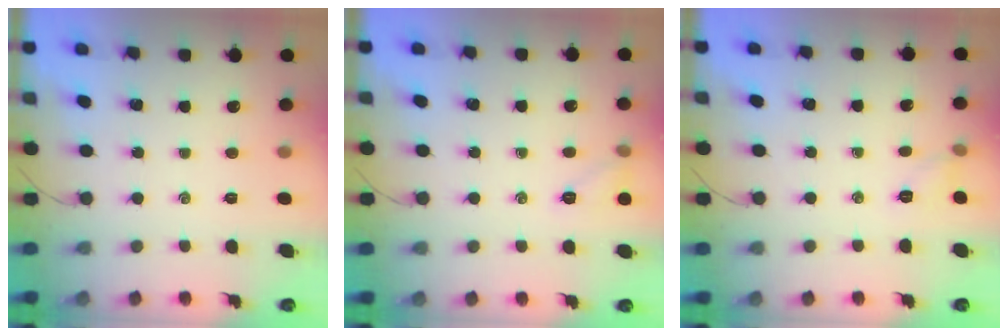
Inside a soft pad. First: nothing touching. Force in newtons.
{"total": 6.7, "press": 6.5, "slide": 1.6}
{"total": 4.9, "press": 4.7, "slide": 1.4}